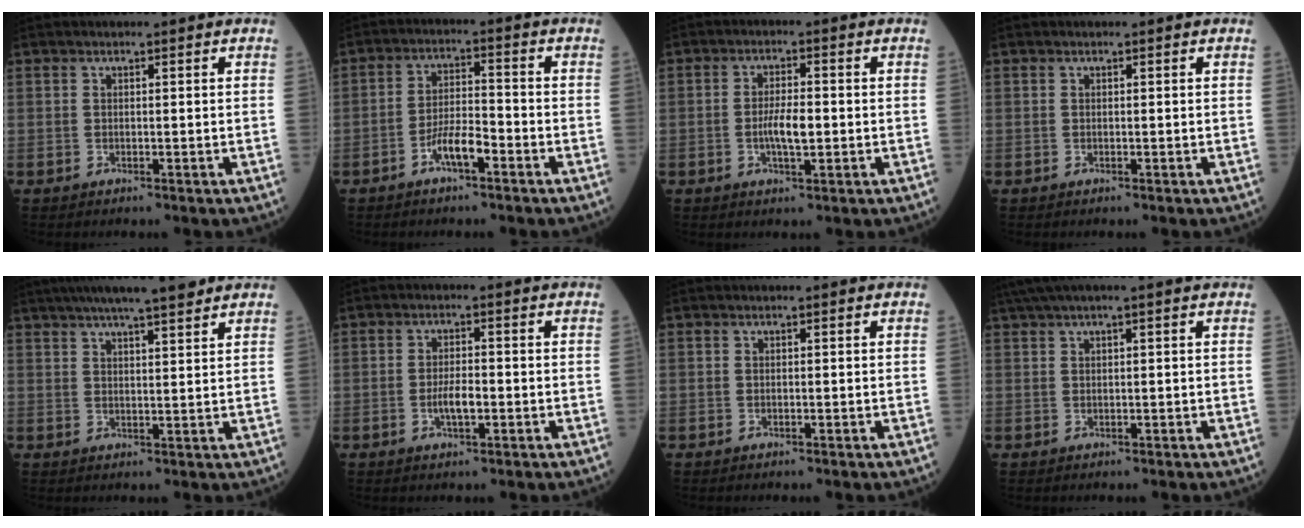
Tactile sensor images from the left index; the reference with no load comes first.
{"total": 5.1, "force": [-3.1, 1.2, 3.9], "torque": [-0.078, 0.005, -0.060]}
{"total": 4.3, "force": [-0.8, 1.1, 4.0], "torque": [-0.079, -0.002, -0.017]}
{"total": 0.0}
{"total": 11.9, "force": [9.7, 1.0, 6.8], "torque": [-0.108, 0.026, 0.136]}
{"total": 3.2, "force": [-1.0, 1.0, 2.9], "torque": [-0.057, 0.001, -0.018]}
{"total": 0.0}
{"total": 4.3, "force": [3.2, -0.5, 2.9], "torque": [-0.056, 0.032, 0.058]}